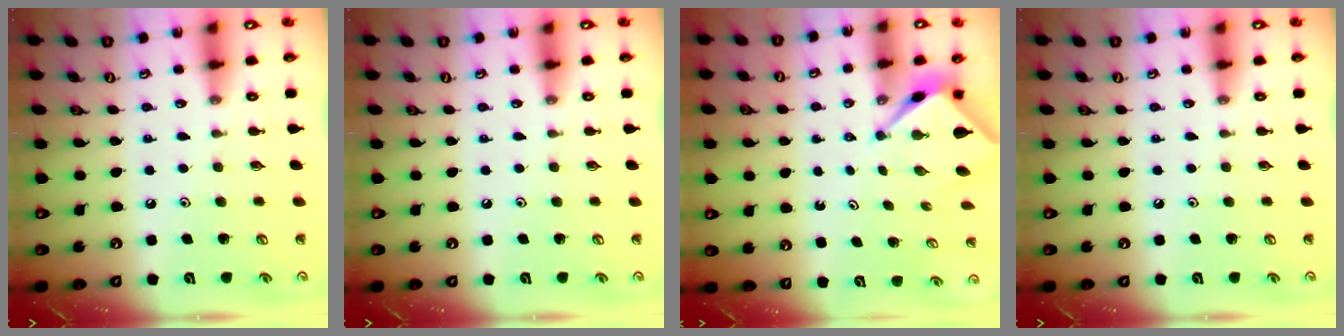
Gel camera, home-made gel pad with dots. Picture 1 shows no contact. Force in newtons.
{"total": 0.0}
{"total": 2.6, "press": 2.6, "slide": 0.1}
{"total": 0.0}